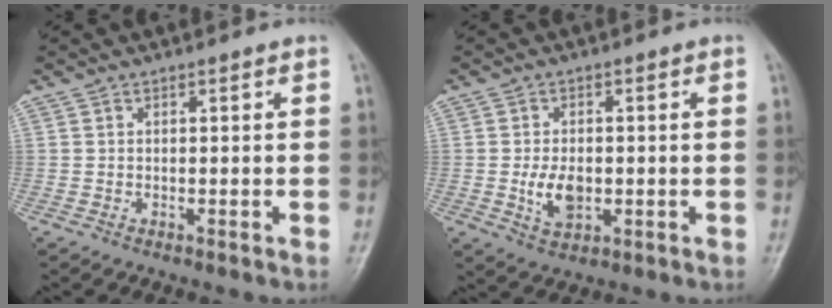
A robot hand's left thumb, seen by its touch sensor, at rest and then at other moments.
{"total": 5.8, "force": [-0.8, 3.7, 4.4], "torque": [-0.070, -0.005, -0.009]}